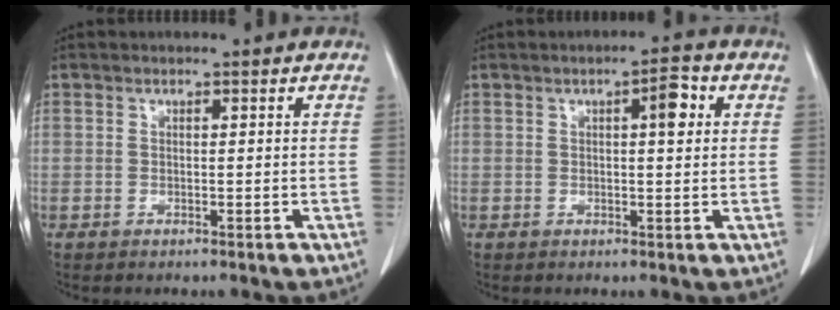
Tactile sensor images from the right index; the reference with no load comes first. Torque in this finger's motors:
{"motor_torque": [0.08, 0.05, 0.06, 0.03]}